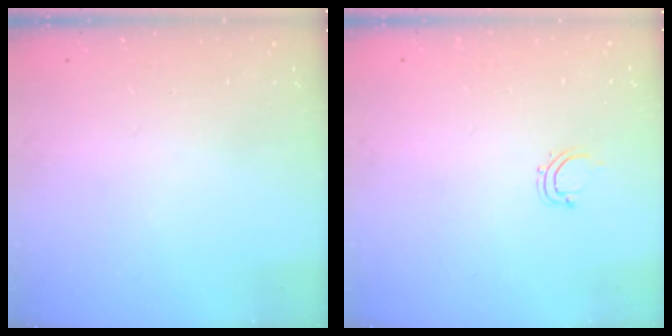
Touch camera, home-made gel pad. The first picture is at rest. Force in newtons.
{"total": 2.8, "press": 2.8, "slide": 0.5}